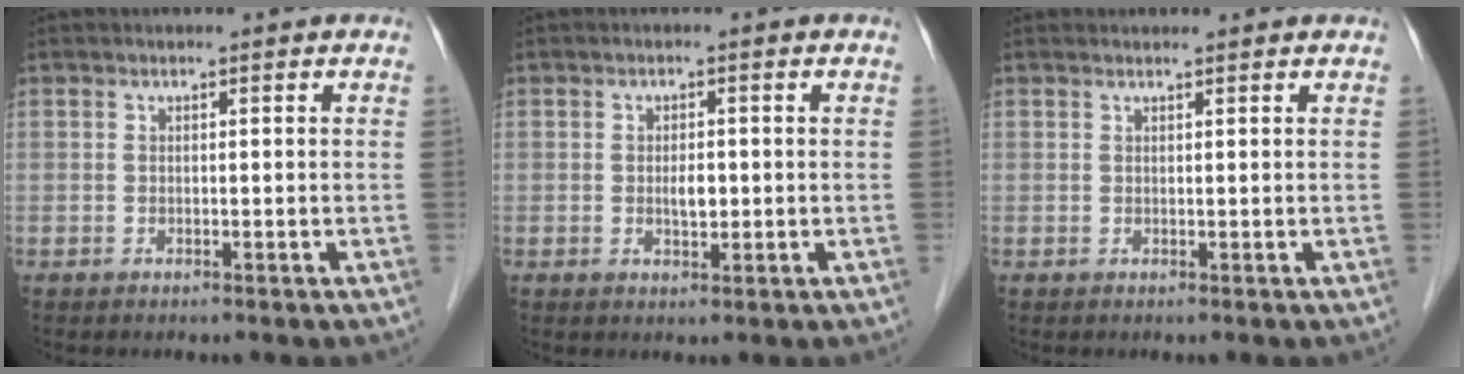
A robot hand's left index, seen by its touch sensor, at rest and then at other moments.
{"total": 2.5, "force": [-0.2, 1.2, 2.1], "torque": [-0.039, -0.001, -0.002]}
{"total": 1.0, "force": [1.0, 0.1, 0.1], "torque": [-0.012, 0.008, 0.017]}